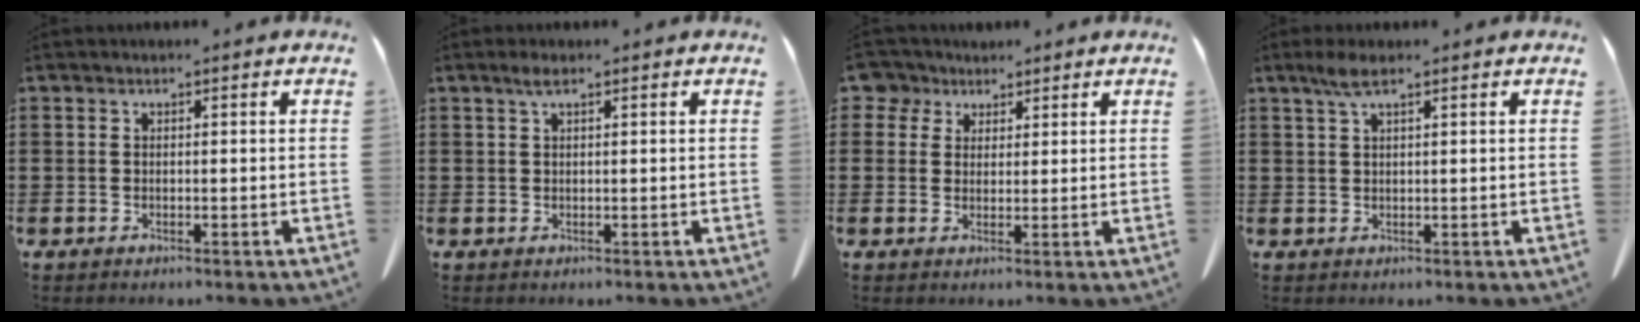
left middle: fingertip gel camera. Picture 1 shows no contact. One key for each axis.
{"total": 1.5, "fx": 0.7, "fy": 0.3, "fz": 1.3, "tx": -0.028, "ty": 0.003, "tz": 0.011}
{"total": 4.1, "fx": 2.7, "fy": 3.0, "fz": 0.9, "tx": -0.029, "ty": 0.007, "tz": 0.048}
{"total": 2.7, "fx": 1.5, "fy": 0.5, "fz": 2.2, "tx": -0.047, "ty": 0.004, "tz": 0.026}